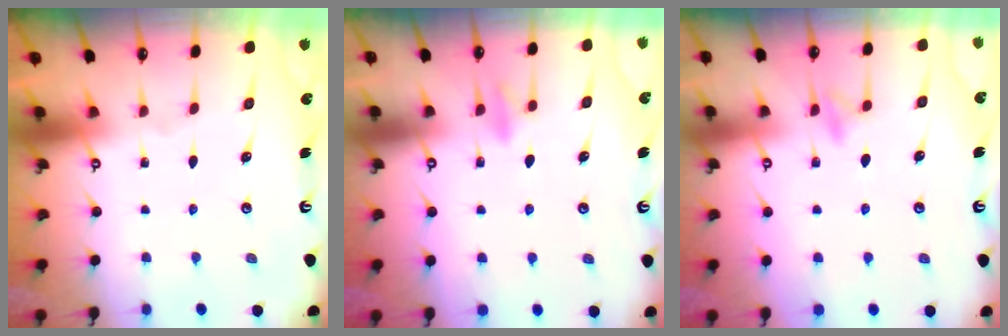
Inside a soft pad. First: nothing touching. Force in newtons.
{"total": 7.2, "press": 7.2, "slide": 1.0}
{"total": 7.9, "press": 7.9, "slide": 0.8}